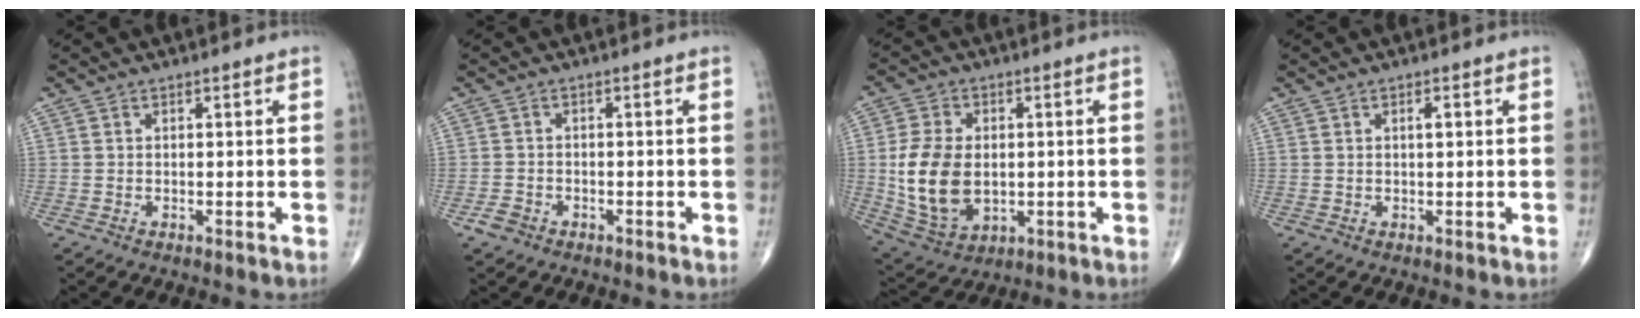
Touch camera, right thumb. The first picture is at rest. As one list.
[{"total": 2.3, "force": [-1.5, 1.7, 0.8], "torque": [-0.016, 0.009, -0.025]}, {"total": 14.0, "force": [-0.5, 9.3, 10.5], "torque": [-0.193, -0.008, 0.008]}, {"total": 1.1, "force": [0.3, 0.3, 1.0], "torque": [-0.014, 0.002, 0.003]}]